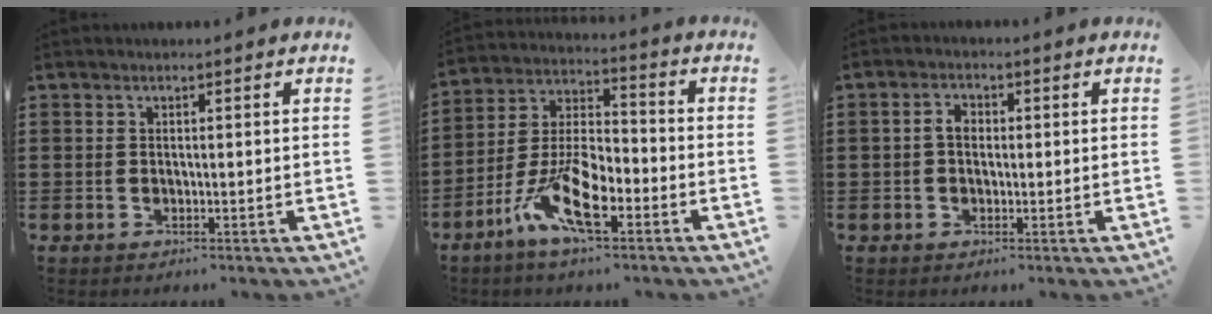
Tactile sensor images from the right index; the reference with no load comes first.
{"total": 11.2, "force": [-6.1, 4.5, 8.3], "torque": [-0.183, 0.005, -0.115]}
{"total": 2.5, "force": [-0.1, 1.7, 1.9], "torque": [-0.038, 0.007, -0.004]}